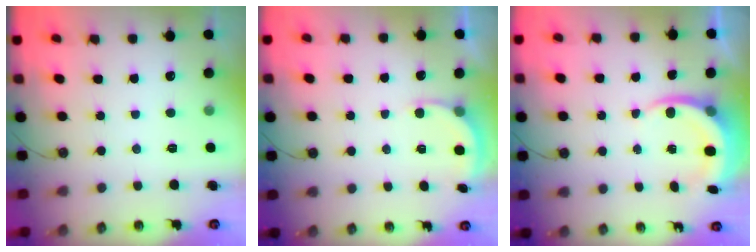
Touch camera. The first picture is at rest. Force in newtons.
{"total": 2.4, "press": 2.2, "slide": 0.9}
{"total": 6.2, "press": 6.2, "slide": 0.7}